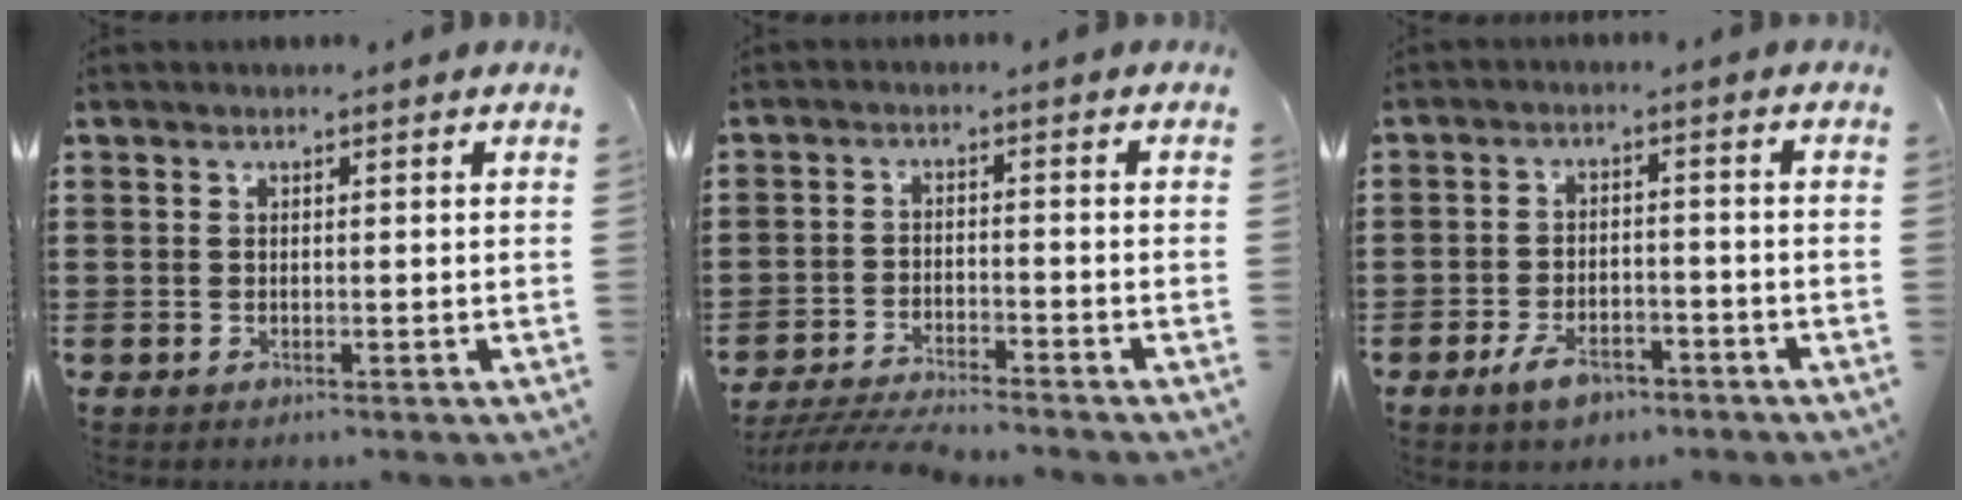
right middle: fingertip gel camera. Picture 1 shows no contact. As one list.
[{"total": 4.8, "force": [-4.7, 0.3, 1.2], "torque": [-0.034, -0.006, -0.098]}, {"total": 4.8, "force": [-3.3, 2.2, 2.7], "torque": [-0.056, 0.006, -0.065]}]